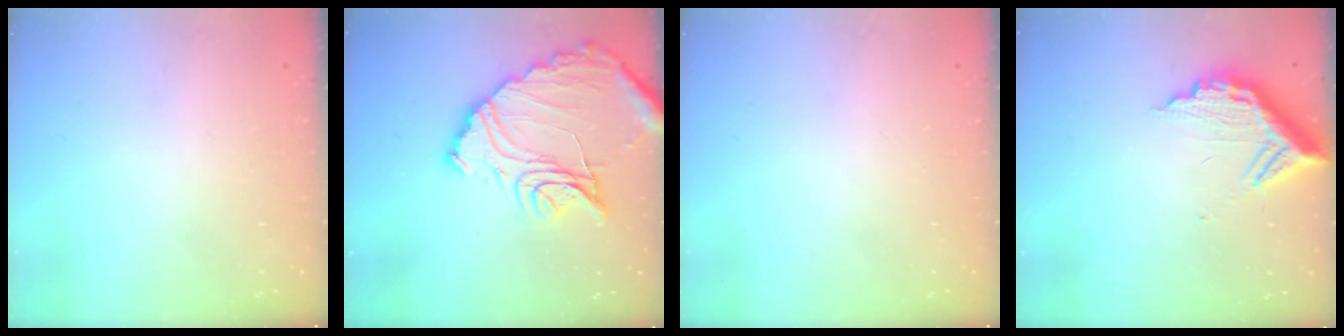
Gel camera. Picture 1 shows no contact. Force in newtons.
{"total": 18.9, "press": 18.8, "slide": 1.6}
{"total": 0.0}
{"total": 11.4, "press": 11.3, "slide": 1.1}